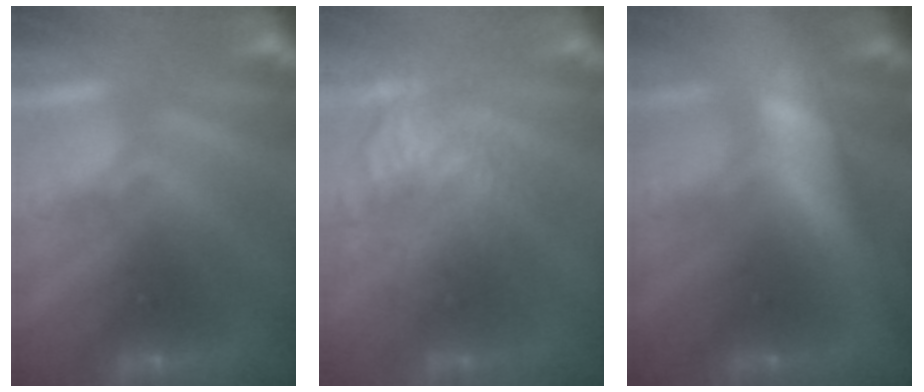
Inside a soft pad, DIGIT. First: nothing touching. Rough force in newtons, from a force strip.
{"total": 3.4}
{"total": 8.5}